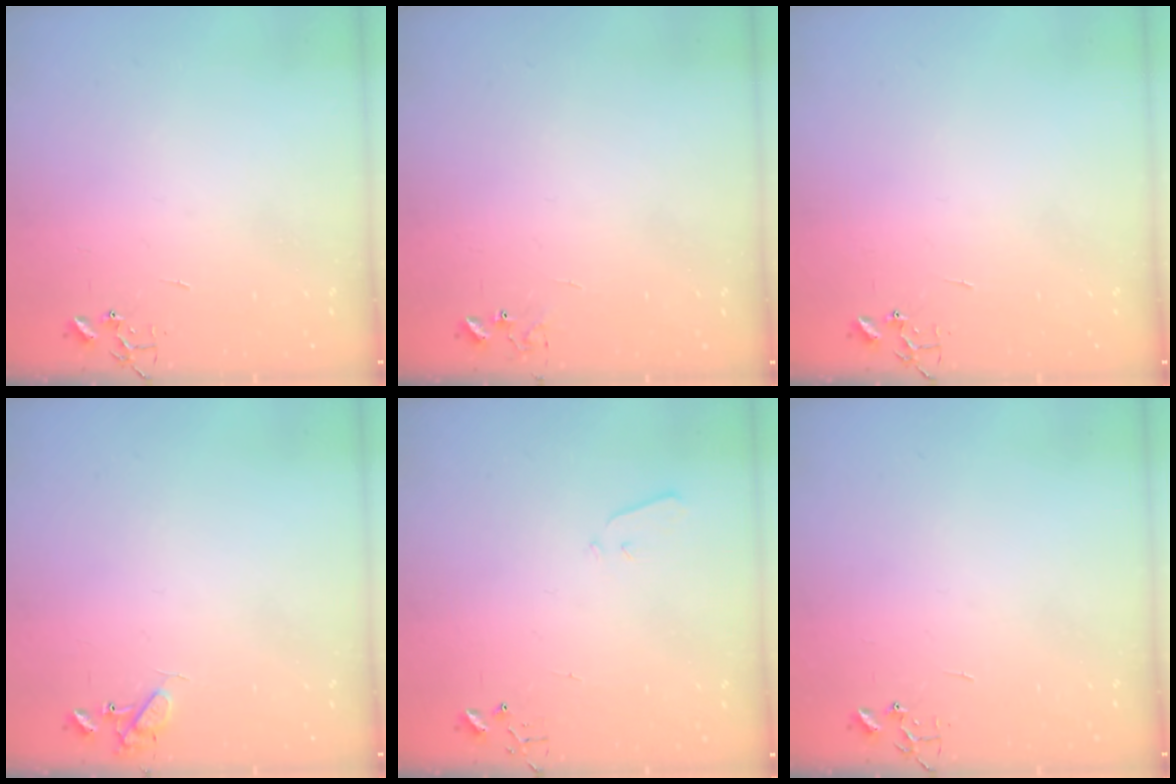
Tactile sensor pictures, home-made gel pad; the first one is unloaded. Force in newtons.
{"total": 5.9, "press": 5.9, "slide": 0.5}
{"total": 0.0}
{"total": 8.6, "press": 8.6, "slide": 0.7}
{"total": 3.4, "press": 3.3, "slide": 0.5}
{"total": 0.0}